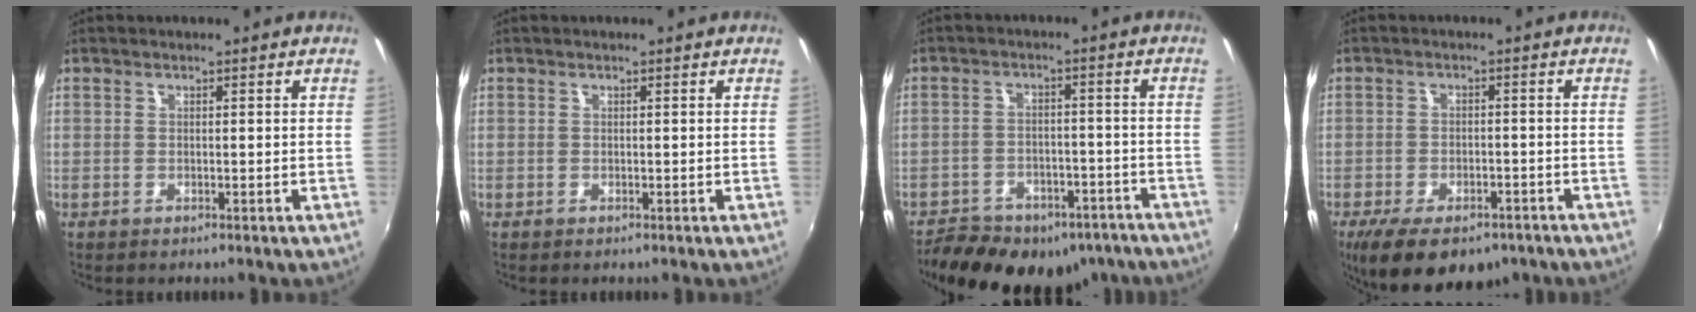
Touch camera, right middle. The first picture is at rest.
{"total": 0.0}
{"total": 21.0, "force": [-15.9, 10.3, 9.1], "torque": [-0.193, 0.003, -0.200]}
{"total": 13.0, "force": [-8.8, 5.6, 7.6], "torque": [-0.159, -0.034, -0.133]}